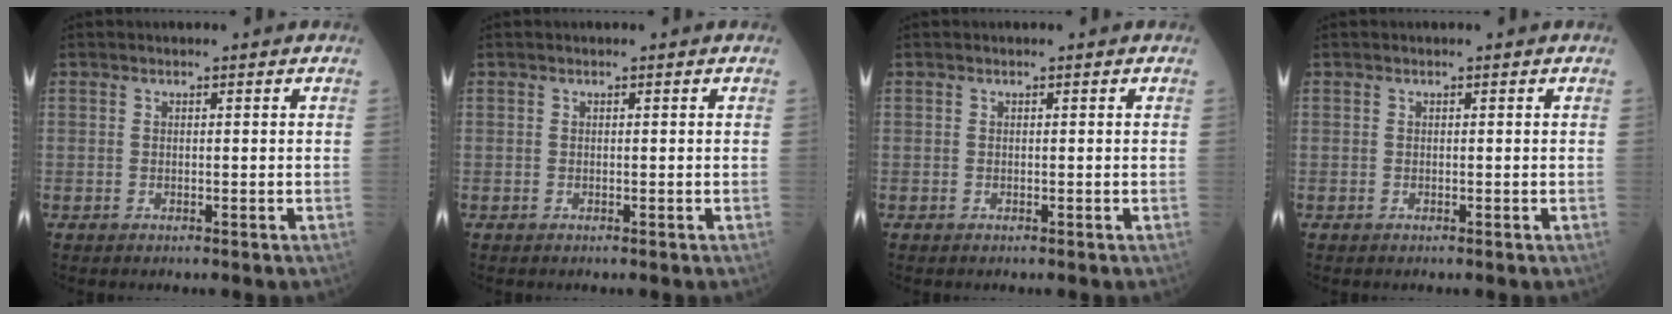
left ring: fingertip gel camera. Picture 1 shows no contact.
{"total": 0.0}
{"total": 0.0}
{"total": 0.0}